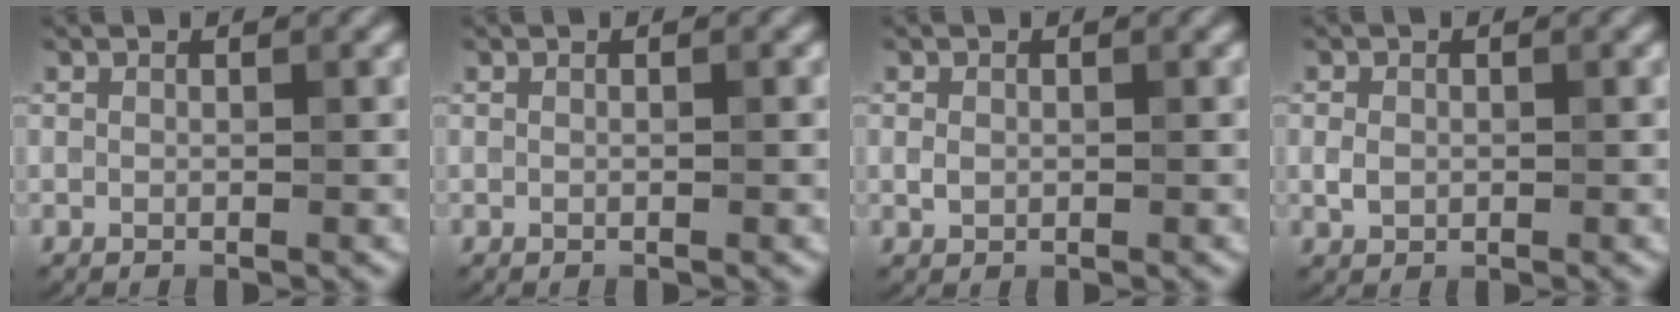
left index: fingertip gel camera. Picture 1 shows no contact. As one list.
[{"total": 0.0}, {"total": 1.0, "force": [0.0, 0.8, 0.6], "torque": [-0.011, -0.002, -0.001]}, {"total": 1.4, "force": [-0.1, 1.2, 0.8], "torque": [-0.017, -0.002, -0.003]}]